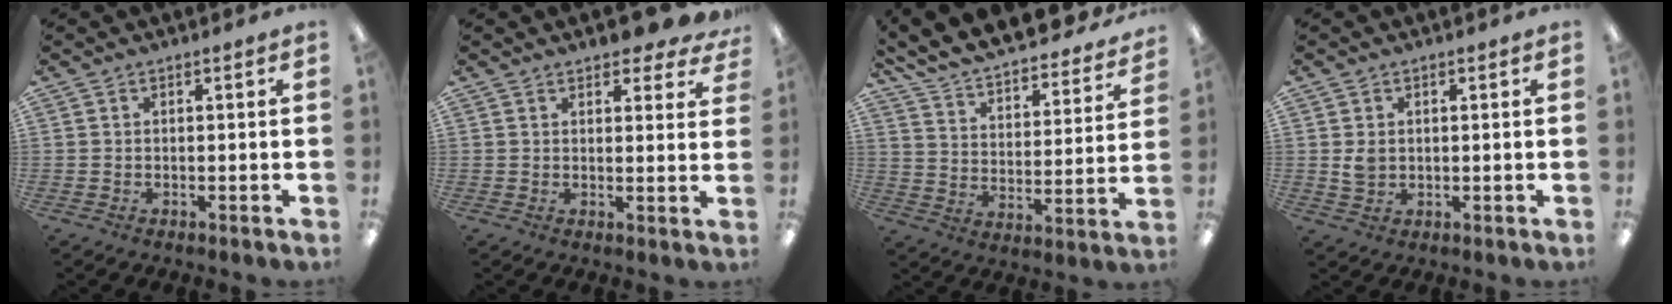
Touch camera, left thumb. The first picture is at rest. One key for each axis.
{"total": 5.4, "fx": 4.2, "fy": 2.1, "fz": 2.6, "tx": -0.028, "ty": -0.021, "tz": 0.073}
{"total": 11.3, "fx": 10.8, "fy": 1.9, "fz": 2.5, "tx": -0.065, "ty": -0.097, "tz": 0.186}
{"total": 3.2, "fx": 0.5, "fy": 2.7, "fz": 1.8, "tx": -0.020, "ty": -0.001, "tz": 0.005}